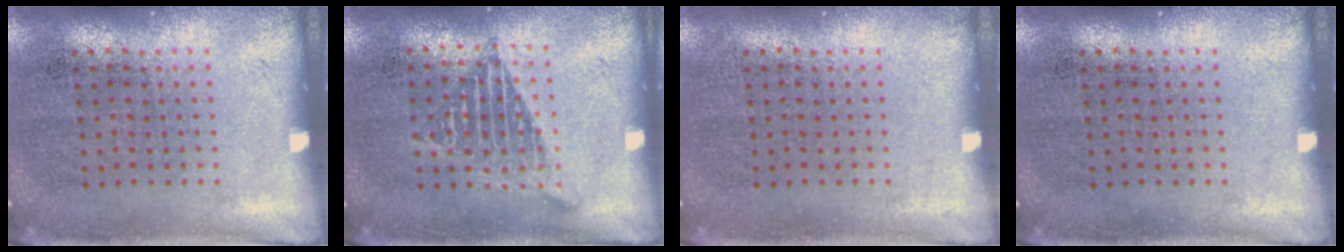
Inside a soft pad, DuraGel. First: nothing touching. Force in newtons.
{"total": 1.2, "press": 1.1, "slide": 0.3}
{"total": 0.0}
{"total": 0.0}